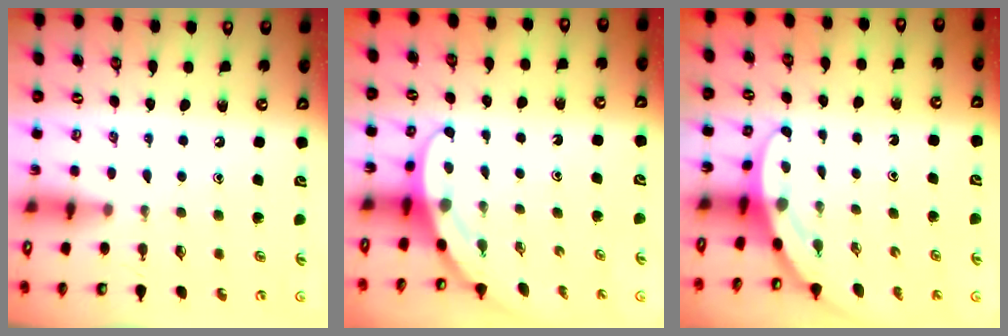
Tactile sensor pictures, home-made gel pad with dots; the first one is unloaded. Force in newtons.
{"total": 3.8, "press": 3.8, "slide": 0.4}
{"total": 3.3, "press": 3.3, "slide": 0.2}